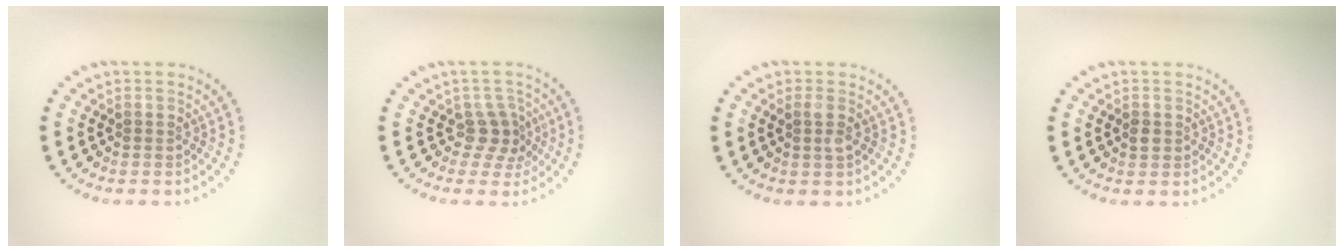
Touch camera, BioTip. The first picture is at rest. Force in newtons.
{"total": 2.3, "press": 1.7, "slide": 1.6}
{"total": 1.1, "press": 1.0, "slide": 0.4}
{"total": 1.0, "press": 1.0, "slide": 0.3}